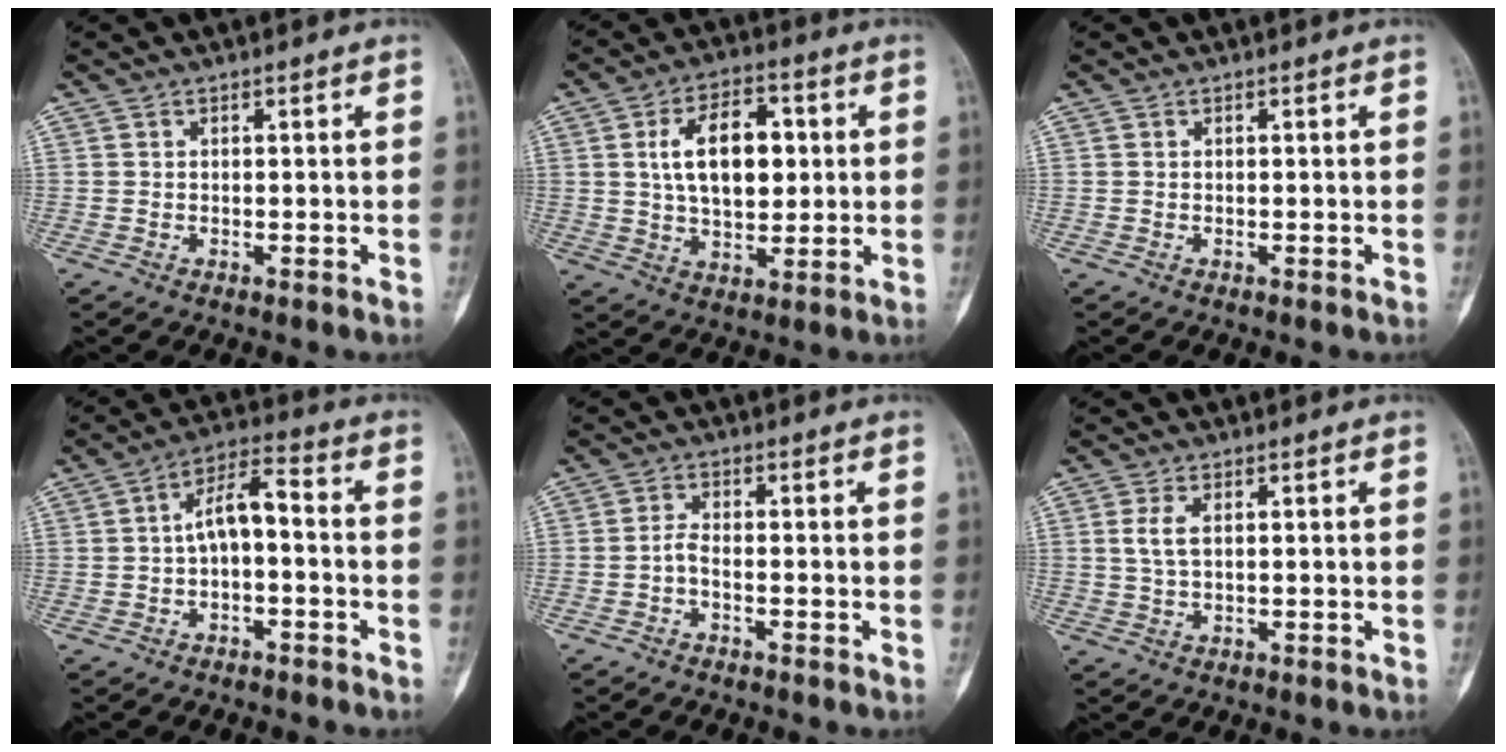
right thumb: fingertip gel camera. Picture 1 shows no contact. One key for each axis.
{"total": 13.2, "fx": 2.1, "fy": 7.8, "fz": 10.5, "tx": -0.144, "ty": 0.005, "tz": 0.035}
{"total": 0.0}
{"total": 7.3, "fx": -0.8, "fy": 3.8, "fz": 6.3, "tx": -0.100, "ty": 0.042, "tz": -0.025}
{"total": 2.1, "fx": -1.1, "fy": 1.0, "fz": 1.5, "tx": -0.029, "ty": 0.011, "tz": -0.028}
{"total": 3.6, "fx": 0.7, "fy": 1.9, "fz": 2.9, "tx": -0.061, "ty": 0.002, "tz": 0.012}